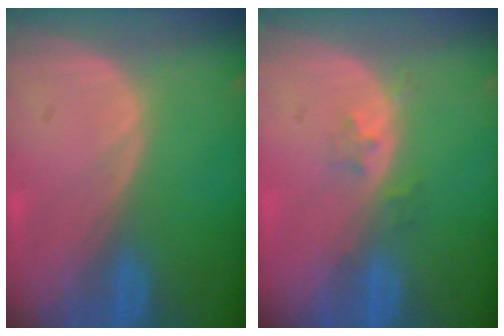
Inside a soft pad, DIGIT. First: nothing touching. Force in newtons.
{"total": 2.1, "press": 1.8, "slide": 1.2}